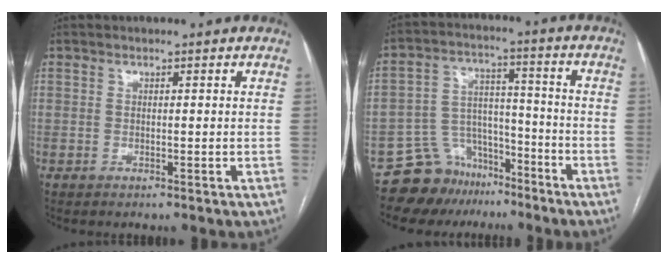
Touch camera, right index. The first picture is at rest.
{"total": 9.4, "force": [-7.5, 5.7, 0.4], "torque": [-0.004, 0.056, -0.124]}